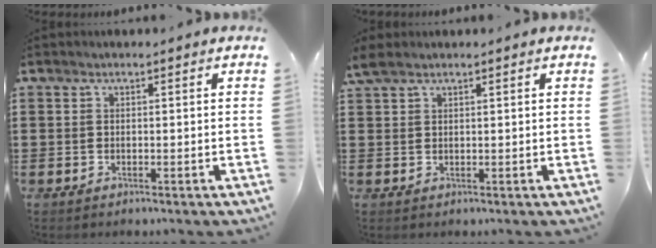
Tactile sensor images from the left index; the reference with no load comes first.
{"total": 2.0, "force": [1.5, 0.5, 1.4], "torque": [-0.031, 0.002, 0.027]}